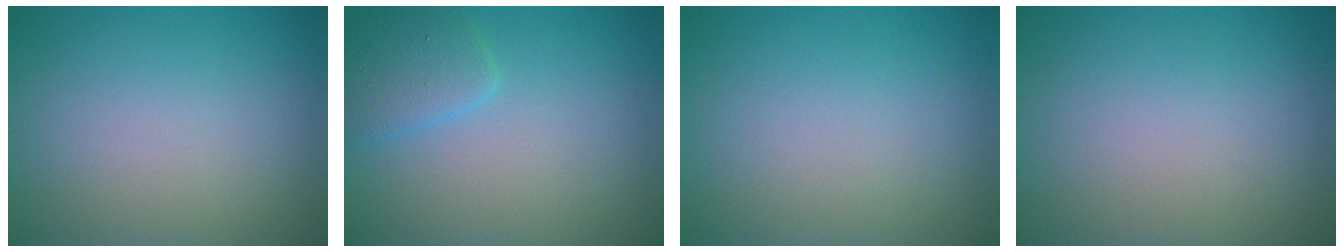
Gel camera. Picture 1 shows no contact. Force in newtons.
{"total": 2.3, "press": 2.3, "slide": 0.1}
{"total": 0.0}
{"total": 0.0}